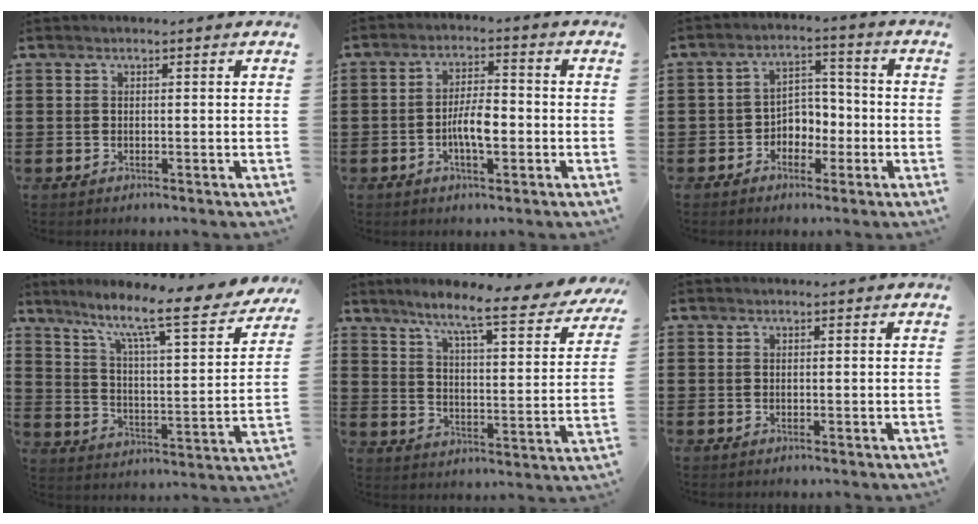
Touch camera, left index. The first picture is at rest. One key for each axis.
{"total": 5.5, "fx": -1.5, "fy": 1.9, "fz": 4.9, "tx": -0.100, "ty": 0.006, "tz": -0.031}
{"total": 4.3, "fx": -2.2, "fy": 3.3, "fz": 1.5, "tx": -0.037, "ty": 0.012, "tz": -0.047}
{"total": 10.5, "fx": 8.3, "fy": 0.8, "fz": 6.4, "tx": -0.131, "ty": -0.062, "tz": 0.126}
{"total": 8.6, "fx": 7.2, "fy": -0.4, "fz": 4.7, "tx": -0.103, "ty": -0.055, "tz": 0.109}
{"total": 0.0}